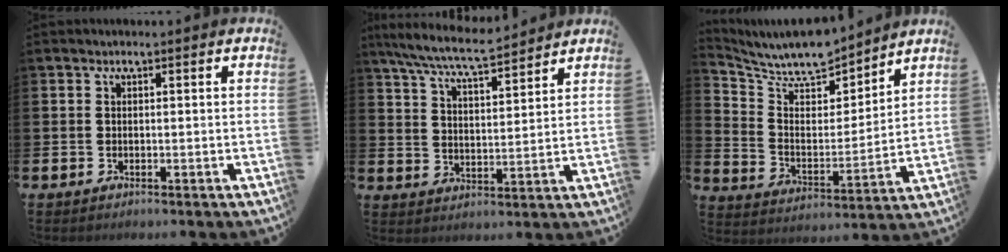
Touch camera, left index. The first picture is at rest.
{"total": 7.7, "force": [7.2, 0.5, 2.7], "torque": [-0.076, -0.040, 0.128]}
{"total": 9.0, "force": [8.6, 2.1, 2.1], "torque": [-0.070, -0.074, 0.147]}